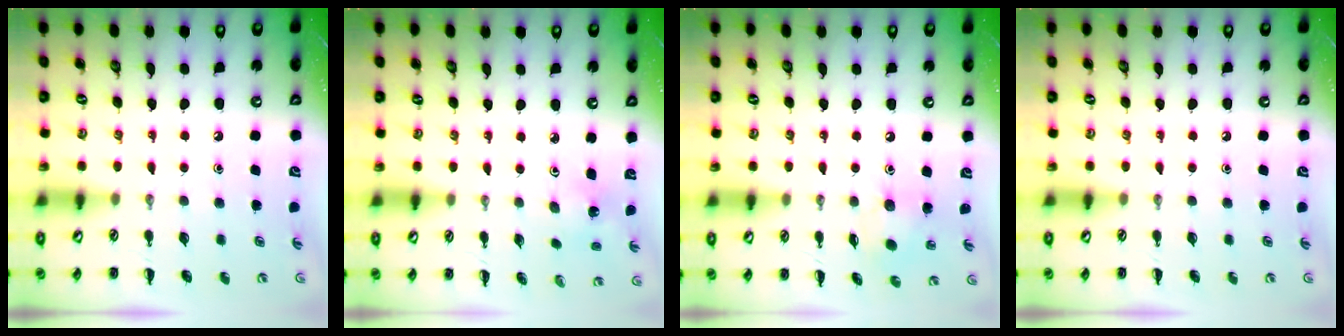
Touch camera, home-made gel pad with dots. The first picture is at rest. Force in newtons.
{"total": 2.1, "press": 1.9, "slide": 0.7}
{"total": 6.5, "press": 6.5, "slide": 0.8}
{"total": 0.0}